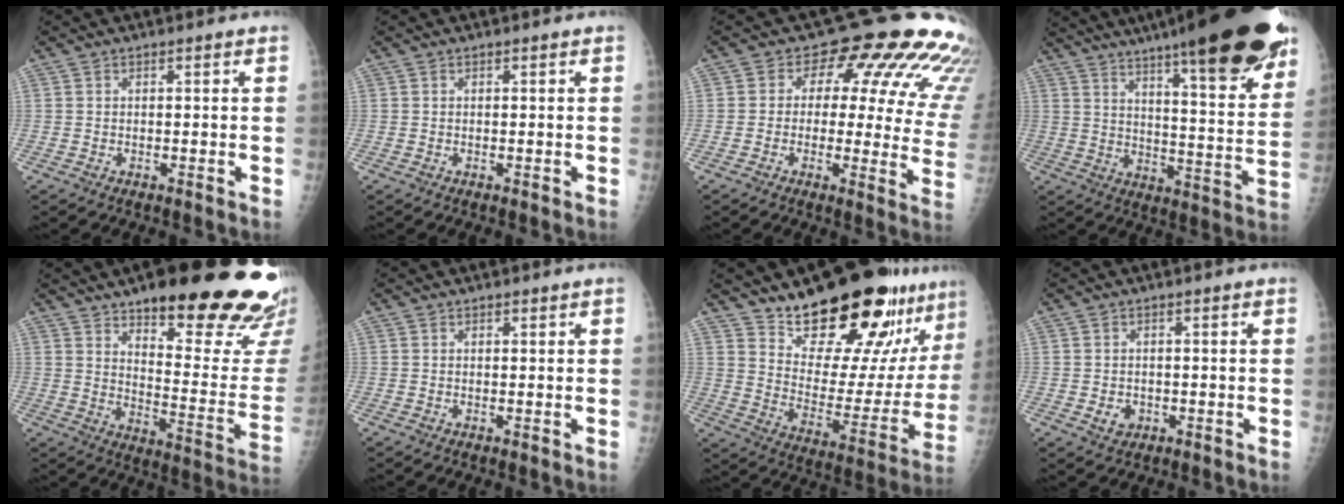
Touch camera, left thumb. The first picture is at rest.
{"total": 0.0}
{"total": 20.0, "force": [9.6, 9.9, 14.6], "torque": [-0.137, -0.022, 0.092]}
{"total": 31.3, "force": [21.9, 5.8, 21.6], "torque": [-0.274, -0.075, 0.301]}
{"total": 28.3, "force": [19.3, 7.6, 19.3], "torque": [-0.210, -0.099, 0.259]}
{"total": 0.6, "force": [0.4, 0.4, 0.3], "torque": [-0.002, -0.002, 0.004]}
{"total": 25.4, "force": [19.6, 8.5, 13.8], "torque": [-0.168, -0.121, 0.286]}
{"total": 2.7, "force": [-0.6, 2.3, 1.2], "torque": [-0.007, 0.001, -0.002]}